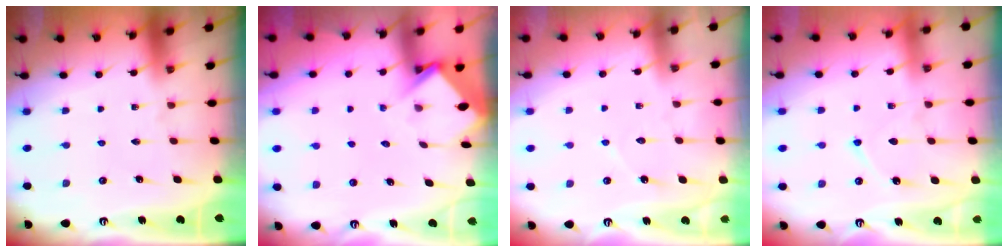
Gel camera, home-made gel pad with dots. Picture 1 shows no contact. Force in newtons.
{"total": 3.5, "press": 3.5, "slide": 0.3}
{"total": 4.1, "press": 4.1, "slide": 0.3}
{"total": 7.7, "press": 7.7, "slide": 0.8}